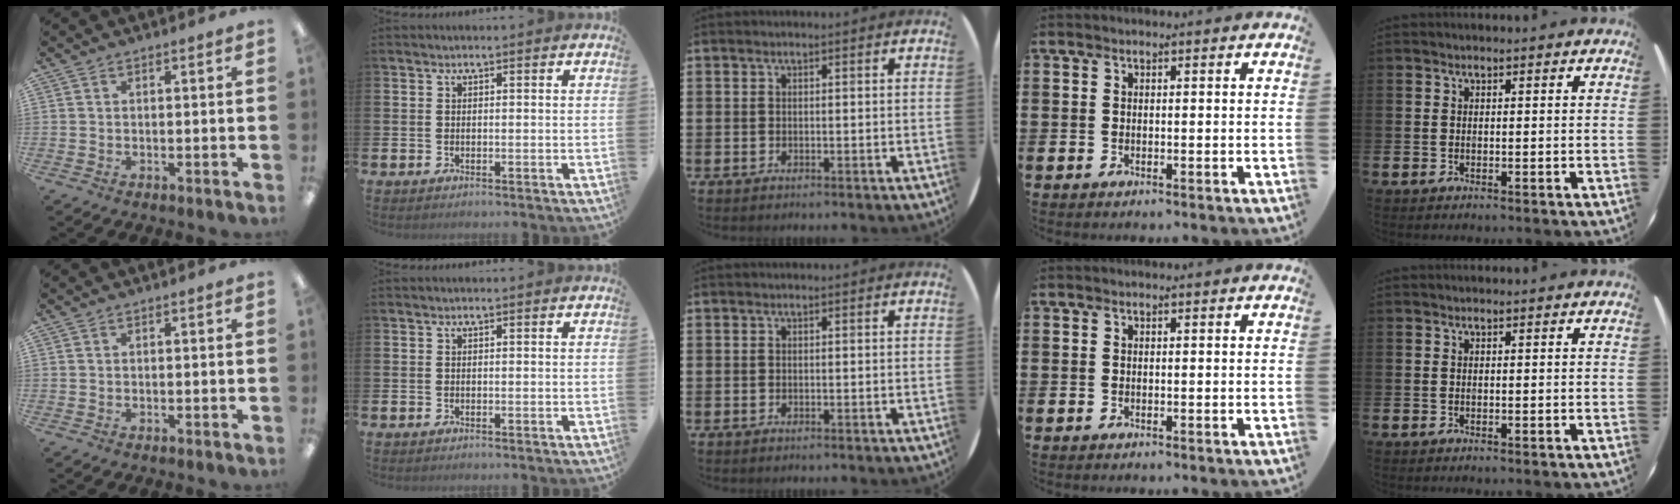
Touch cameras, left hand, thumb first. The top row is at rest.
{}